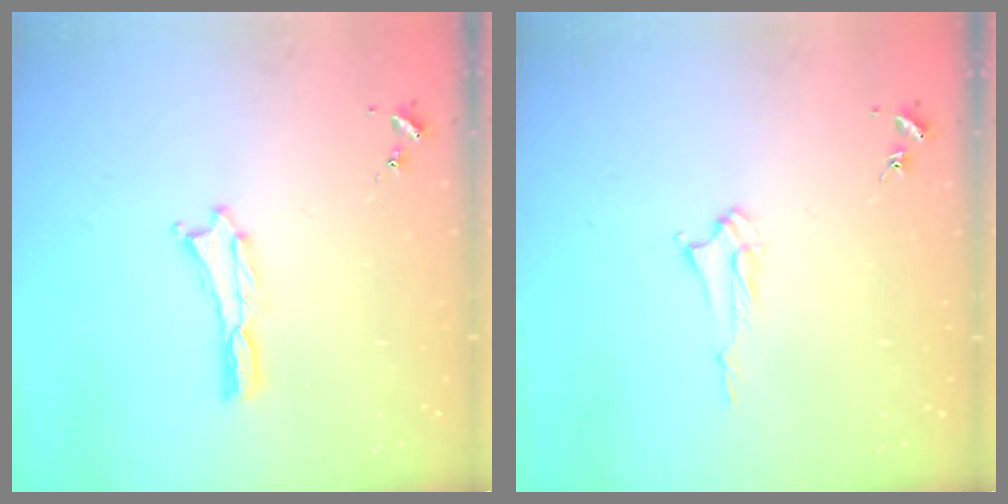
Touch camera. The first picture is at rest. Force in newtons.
{"total": 2.4, "press": 2.4, "slide": 0.3}